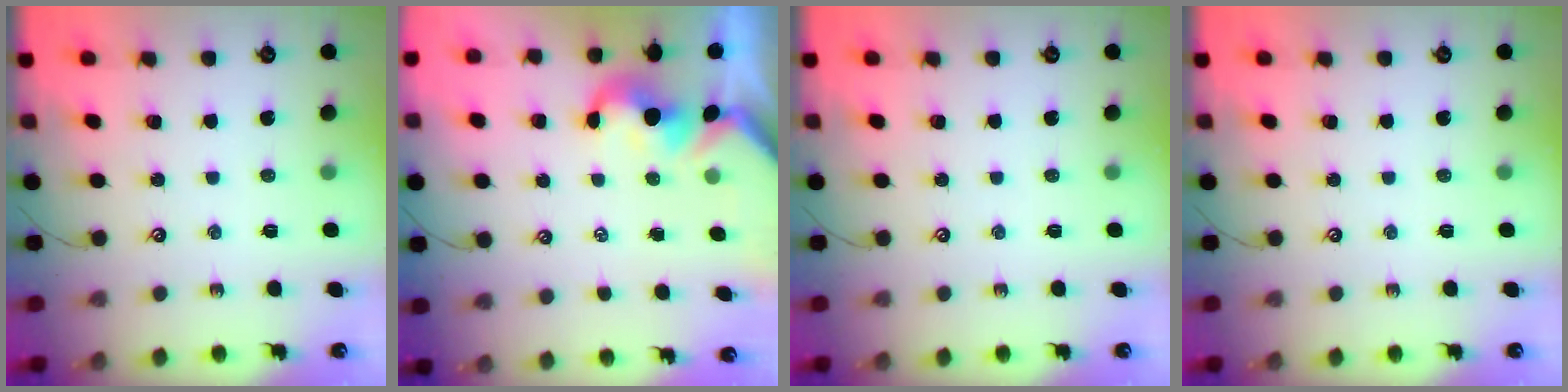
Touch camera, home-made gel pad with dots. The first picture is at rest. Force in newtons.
{"total": 0.8, "press": 0.6, "slide": 0.4}
{"total": 0.0}
{"total": 0.0}